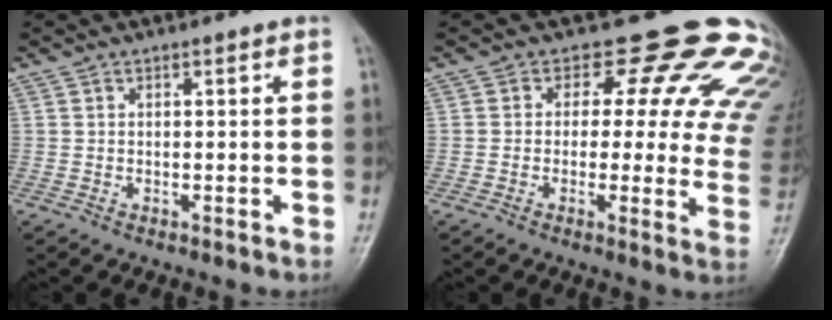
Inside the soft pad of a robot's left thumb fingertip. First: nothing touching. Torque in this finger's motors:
{"motor_torque": [0.42, 0.46, -0.09, -0.25, 0.03]}